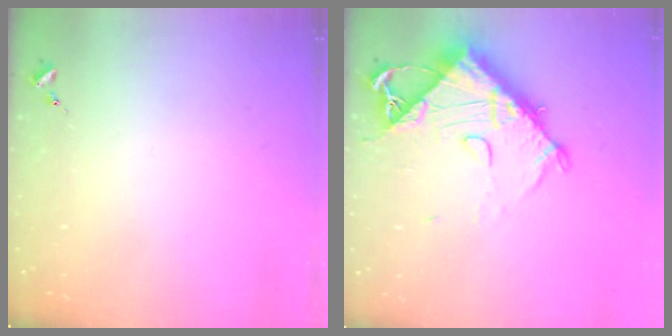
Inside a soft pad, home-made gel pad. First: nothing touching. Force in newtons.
{"total": 12.5, "press": 12.5, "slide": 1.3}